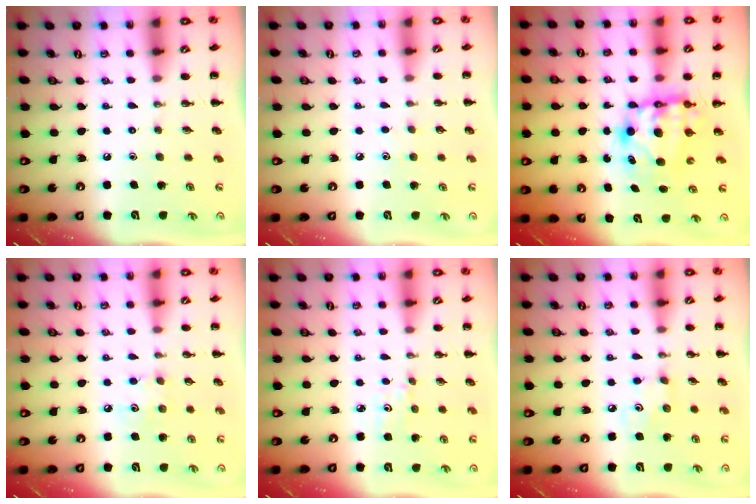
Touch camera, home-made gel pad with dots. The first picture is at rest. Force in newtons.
{"total": 3.7, "press": 3.6, "slide": 1.0}
{"total": 8.1, "press": 7.9, "slide": 1.8}
{"total": 5.1, "press": 5.0, "slide": 0.9}
{"total": 2.8, "press": 2.6, "slide": 0.9}
{"total": 3.1, "press": 3.0, "slide": 0.7}